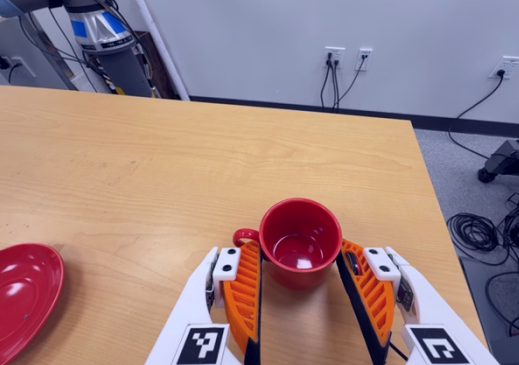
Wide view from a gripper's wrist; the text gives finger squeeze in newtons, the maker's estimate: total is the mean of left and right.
{"total": 2.9, "left": 2.4, "right": 3.3}